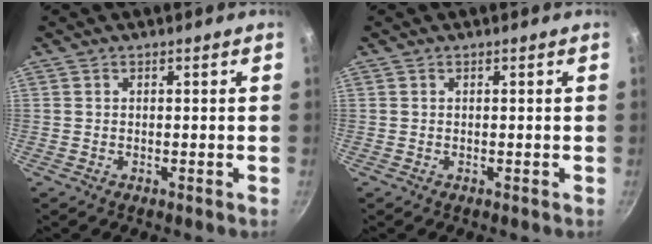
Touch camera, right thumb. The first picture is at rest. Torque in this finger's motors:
{"motor_torque": [0.00, 0.00, 0.01, -0.02, 0.00]}